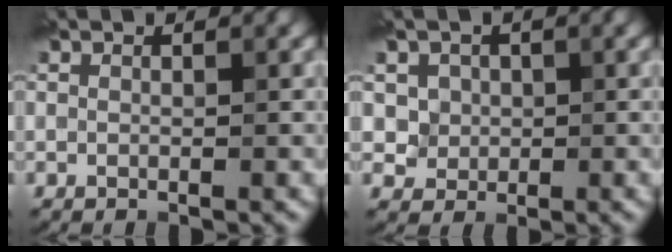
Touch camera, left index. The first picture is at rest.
{"total": 3.6, "force": [1.3, 3.1, 1.3], "torque": [-0.023, 0.000, 0.027]}